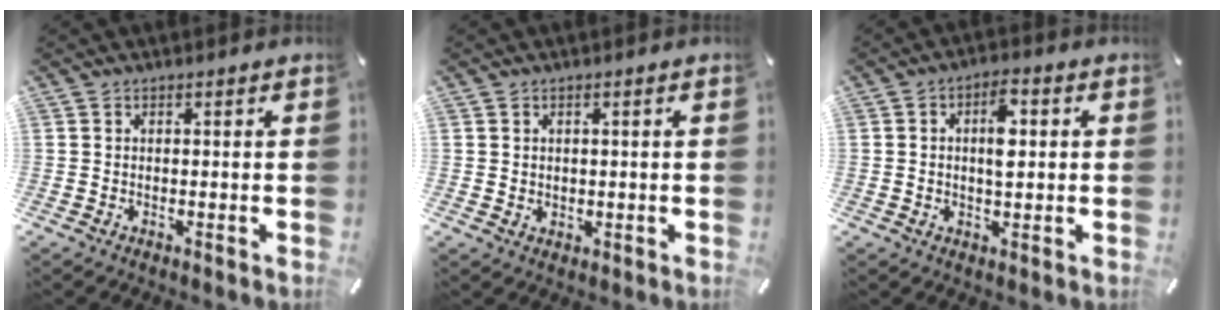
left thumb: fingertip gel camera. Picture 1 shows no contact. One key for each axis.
{"total": 1.5, "fx": 0.6, "fy": 1.4, "fz": 0.1, "tx": -0.003, "ty": 0.005, "tz": 0.009}
{"total": 6.8, "fx": 1.0, "fy": 3.4, "fz": 5.8, "tx": -0.082, "ty": 0.001, "tz": 0.009}